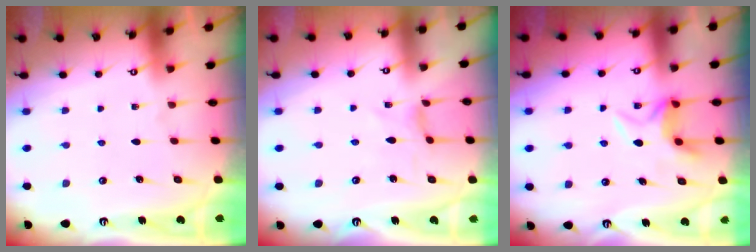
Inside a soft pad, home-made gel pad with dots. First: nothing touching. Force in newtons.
{"total": 0.0}
{"total": 5.6, "press": 5.5, "slide": 1.0}